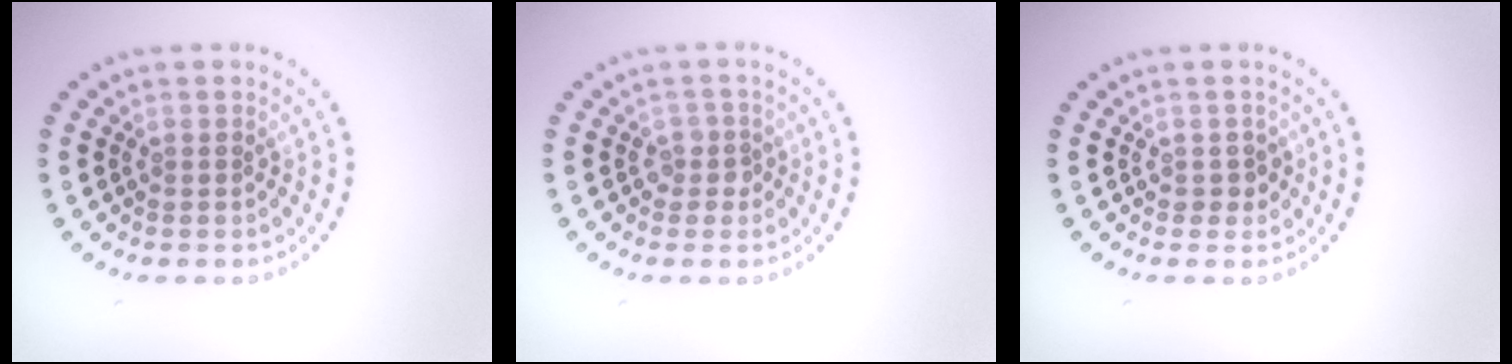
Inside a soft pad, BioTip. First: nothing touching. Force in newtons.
{"total": 1.3, "press": 1.2, "slide": 0.7}
{"total": 1.0, "press": 0.9, "slide": 0.4}